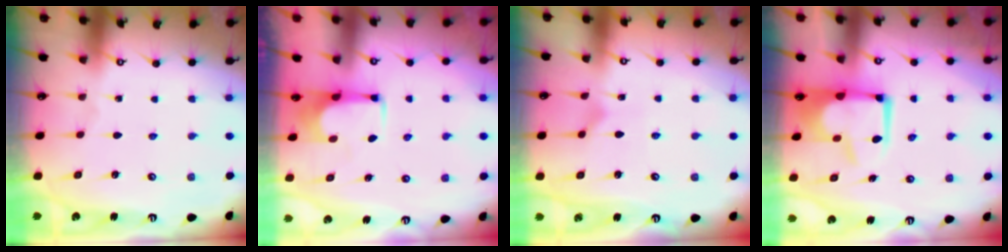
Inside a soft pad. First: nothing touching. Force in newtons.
{"total": 3.7, "press": 3.6, "slide": 0.6}
{"total": 3.9, "press": 3.9, "slide": 0.6}
{"total": 9.7, "press": 9.7, "slide": 1.0}